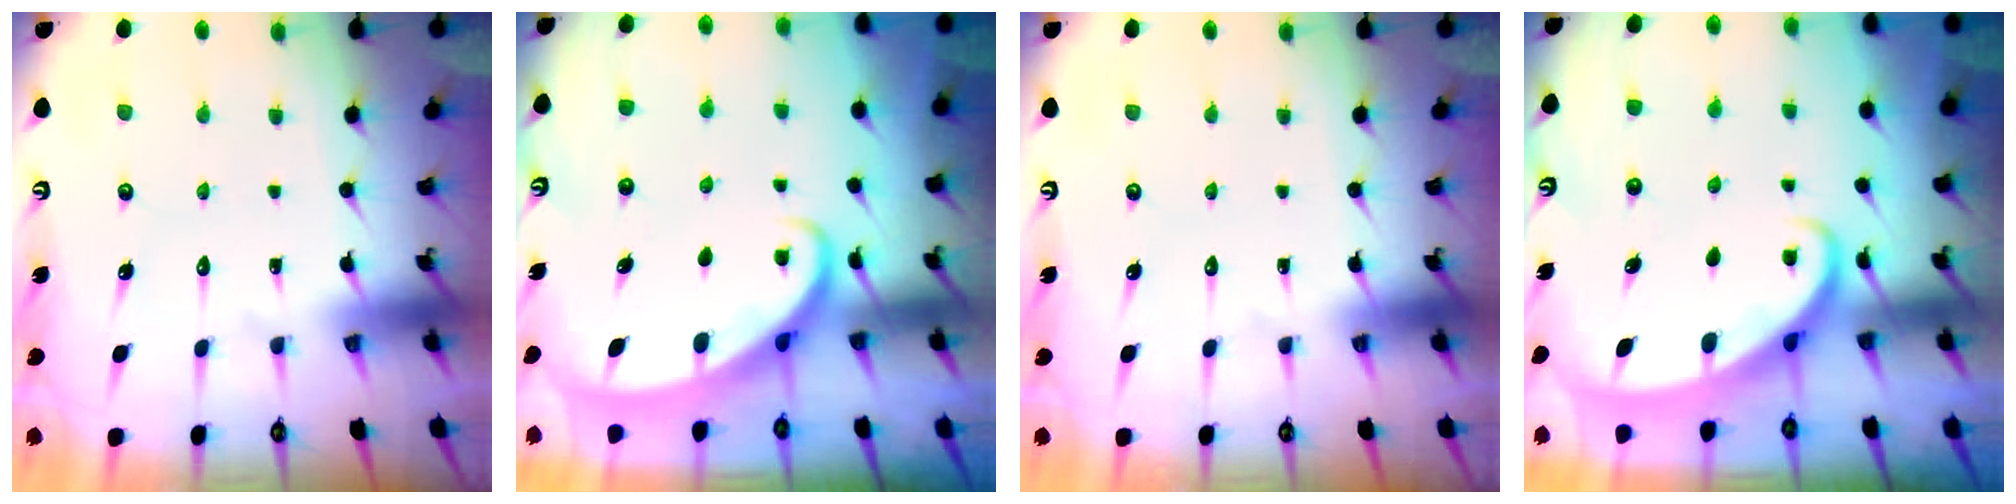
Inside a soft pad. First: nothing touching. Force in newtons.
{"total": 2.7, "press": 2.7, "slide": 0.4}
{"total": 0.0}
{"total": 2.7, "press": 2.7, "slide": 0.4}